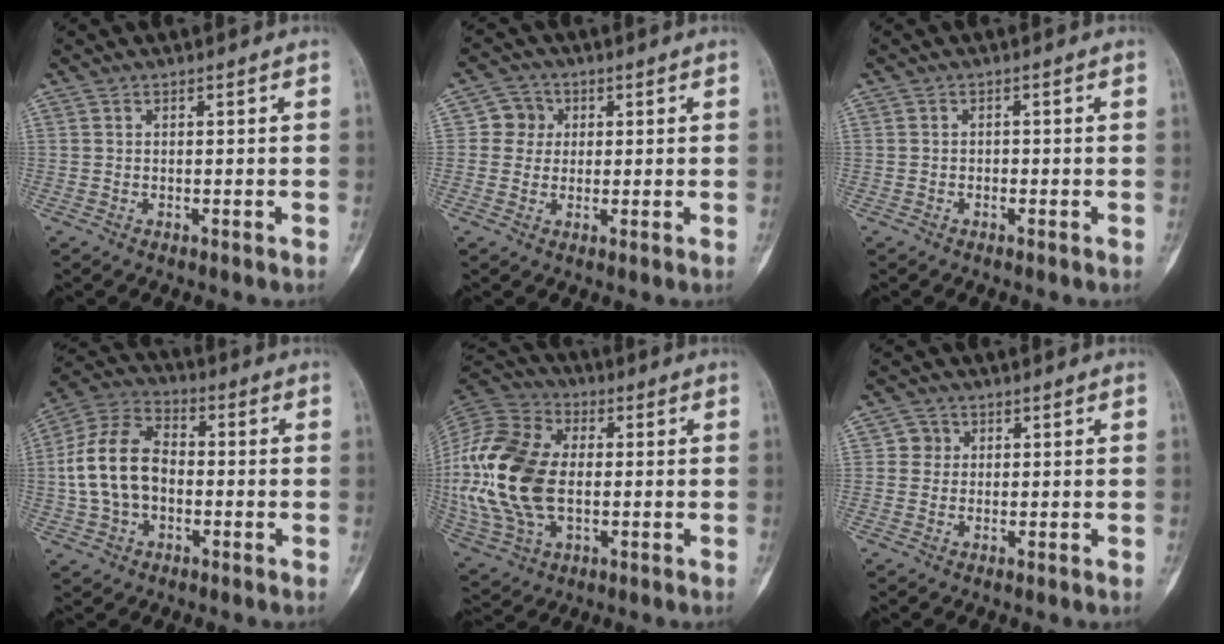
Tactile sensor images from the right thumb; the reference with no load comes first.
{"total": 4.7, "force": [0.8, 4.6, 0.8], "torque": [0.018, 0.007, 0.006]}
{"total": 1.0, "force": [-0.6, 0.7, 0.3], "torque": [-0.003, 0.004, -0.014]}
{"total": 13.8, "force": [-1.2, 9.6, 9.8], "torque": [-0.185, 0.036, -0.029]}
{"total": 24.4, "force": [-0.7, 15.3, 18.9], "torque": [-0.425, 0.002, -0.009]}
{"total": 2.6, "force": [0.5, 2.5, 0.3], "torque": [0.012, 0.004, 0.001]}